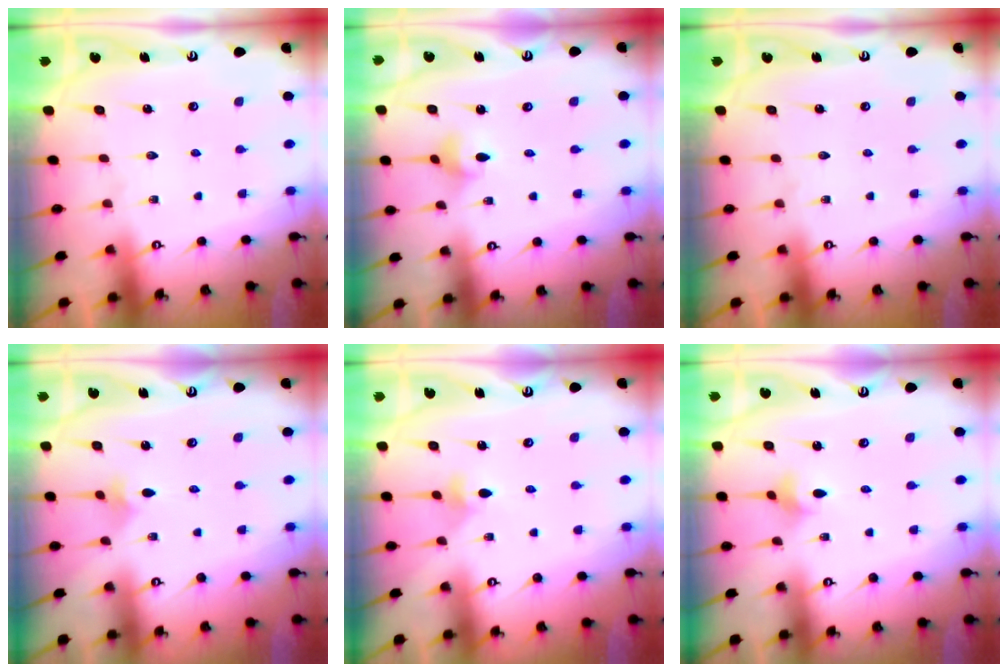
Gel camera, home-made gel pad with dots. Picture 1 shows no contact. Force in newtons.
{"total": 3.0, "press": 2.9, "slide": 0.6}
{"total": 0.0}
{"total": 2.5, "press": 2.4, "slide": 0.6}
{"total": 5.0, "press": 4.9, "slide": 0.9}
{"total": 2.8, "press": 2.7, "slide": 0.7}